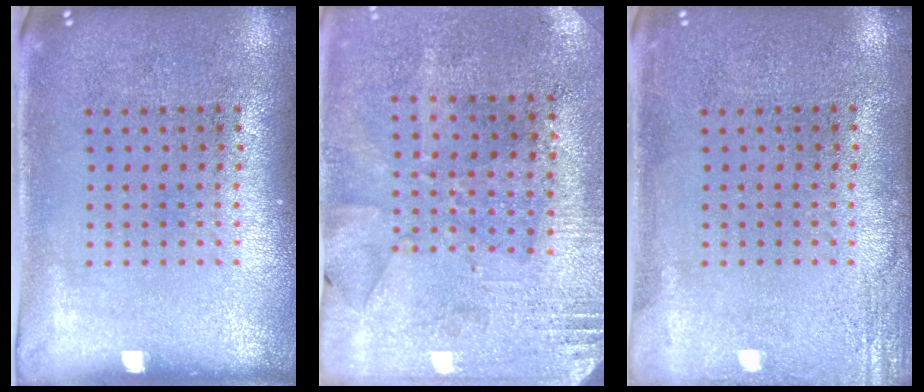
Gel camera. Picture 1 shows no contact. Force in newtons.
{"total": 2.7, "press": 2.3, "slide": 1.5}
{"total": 1.9, "press": 1.9, "slide": 0.2}